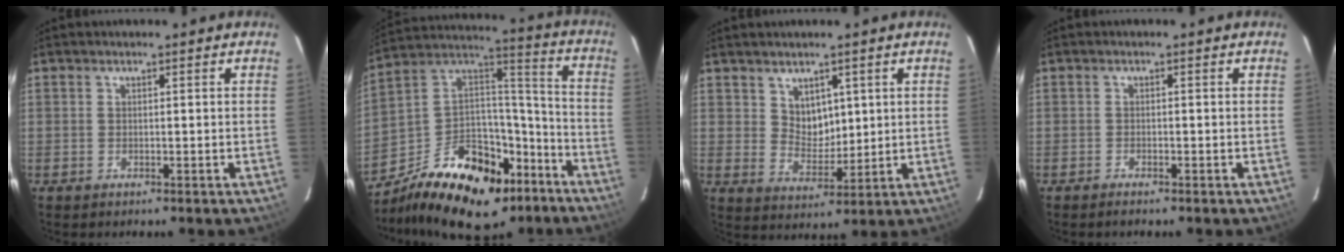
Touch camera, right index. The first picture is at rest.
{"total": 25.7, "force": [-15.9, 14.4, 14.2], "torque": [-0.275, 0.057, -0.226]}
{"total": 5.3, "force": [2.7, 3.9, 2.4], "torque": [-0.033, 0.000, 0.058]}
{"total": 1.1, "force": [-1.0, 0.2, 0.4], "torque": [-0.013, -0.001, -0.020]}